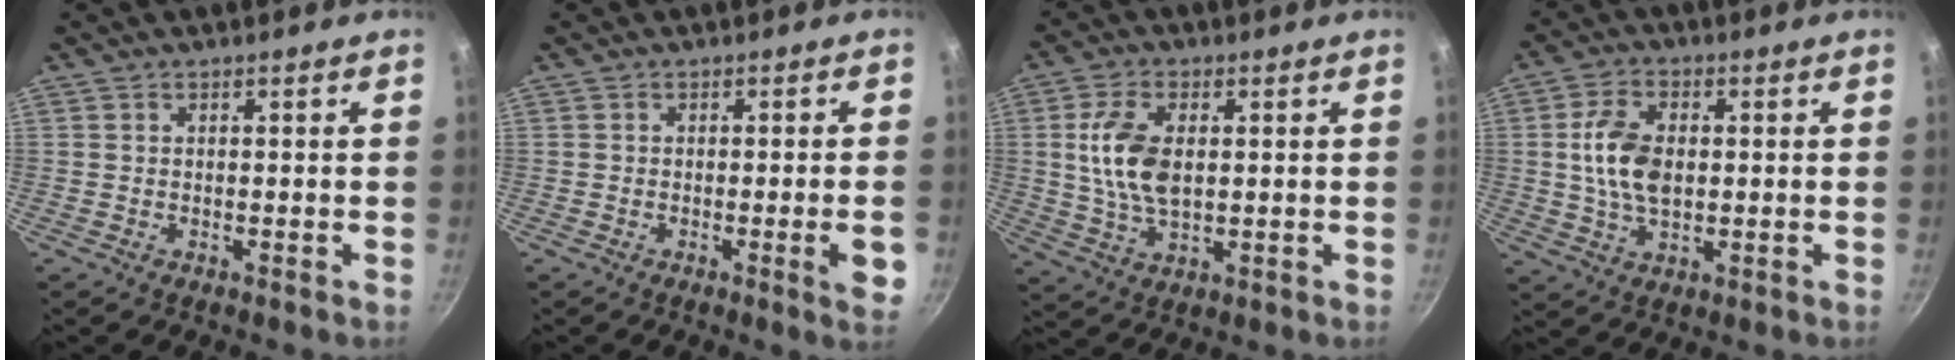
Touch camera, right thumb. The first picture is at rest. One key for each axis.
{"total": 5.0, "fx": -1.3, "fy": 0.5, "fz": 4.8, "tx": -0.054, "ty": 0.000, "tz": -0.016}
{"total": 10.4, "fx": 1.4, "fy": 5.9, "fz": 8.5, "tx": -0.158, "ty": -0.003, "tz": 0.028}
{"total": 9.6, "fx": 0.7, "fy": 5.9, "fz": 7.5, "tx": -0.135, "ty": 0.003, "tz": 0.011}